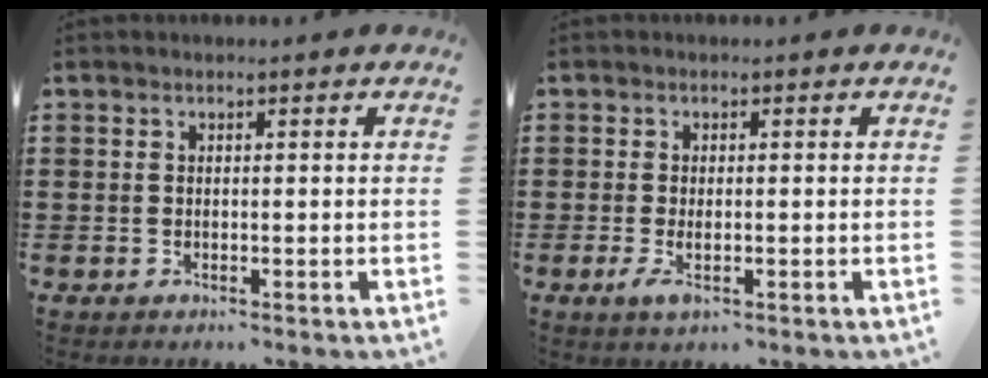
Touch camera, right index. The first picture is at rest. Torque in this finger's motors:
{"motor_torque": [0.94, 1.20, 0.32, 0.08]}